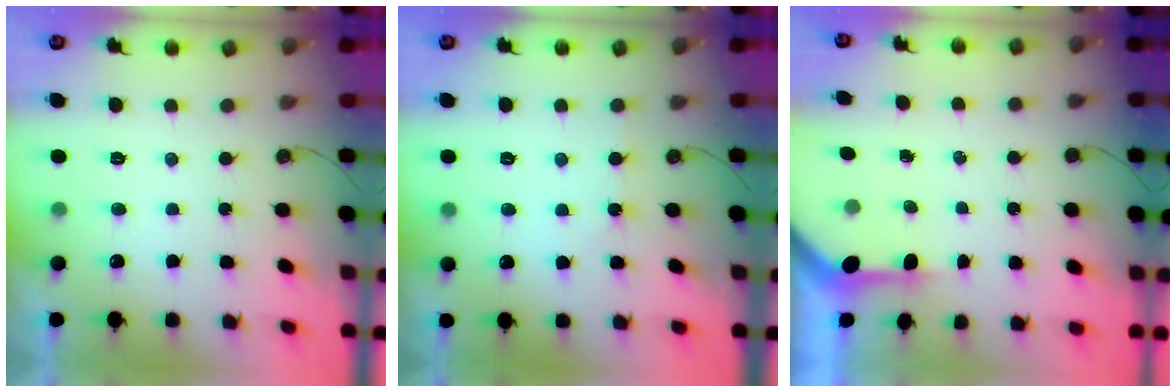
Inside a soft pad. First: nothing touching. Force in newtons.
{"total": 1.5, "press": 1.4, "slide": 0.3}
{"total": 3.4, "press": 3.4, "slide": 0.3}